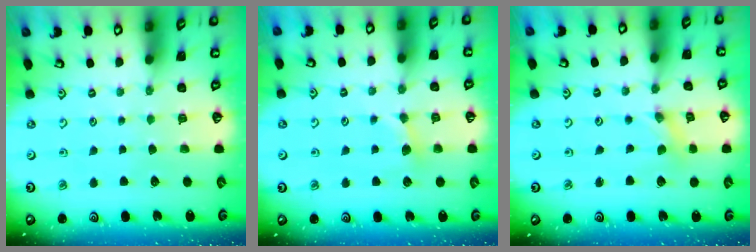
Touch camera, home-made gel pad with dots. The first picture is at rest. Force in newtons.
{"total": 3.6, "press": 3.6, "slide": 0.6}
{"total": 1.1, "press": 1.1, "slide": 0.2}